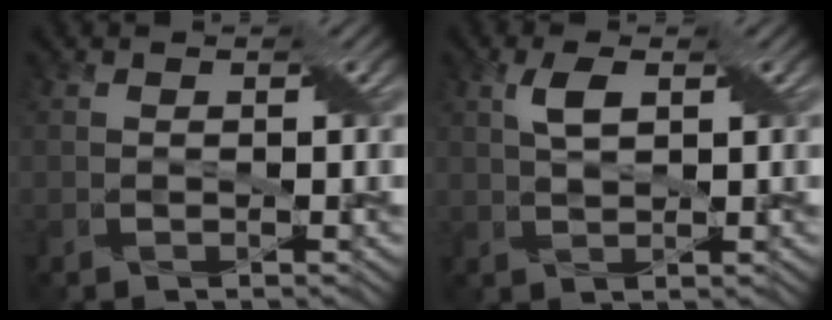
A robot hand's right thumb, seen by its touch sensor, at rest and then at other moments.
{"total": 2.9, "force": [1.2, 1.2, 2.3], "torque": [-0.054, 0.007, 0.023]}